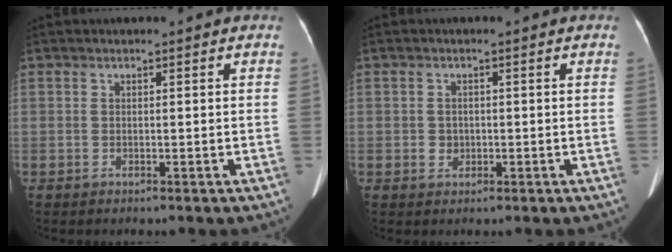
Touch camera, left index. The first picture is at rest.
{"total": 1.7, "force": [-0.3, 1.6, 0.5], "torque": [-0.011, 0.001, 0.000]}